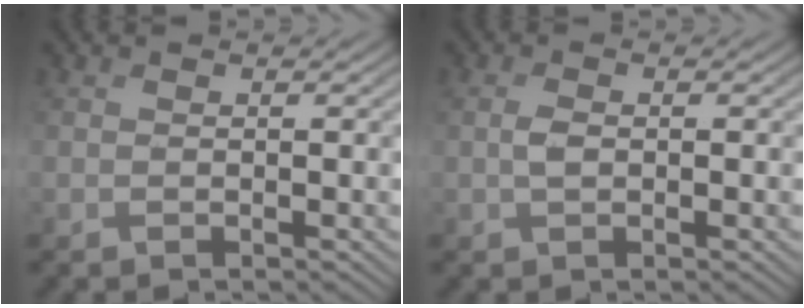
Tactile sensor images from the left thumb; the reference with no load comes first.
{"total": 1.1, "force": [0.4, 0.4, 1.0], "torque": [-0.021, 0.007, 0.006]}